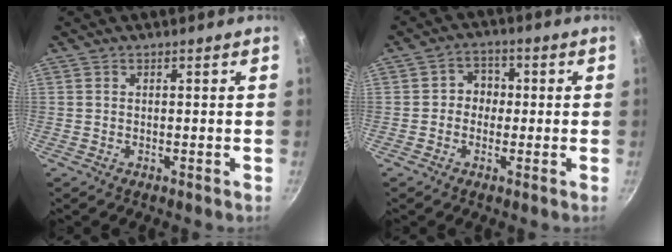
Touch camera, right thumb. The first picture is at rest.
{"total": 4.3, "force": [-0.3, 3.9, 1.9], "torque": [0.003, 0.011, -0.013]}